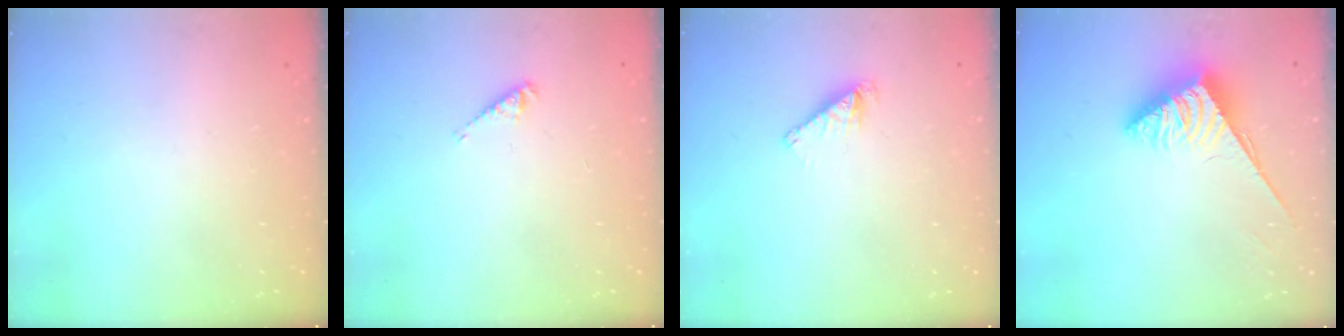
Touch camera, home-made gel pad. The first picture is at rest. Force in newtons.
{"total": 2.9, "press": 2.9, "slide": 0.4}
{"total": 2.9, "press": 2.9, "slide": 0.2}
{"total": 3.9, "press": 3.9, "slide": 0.6}